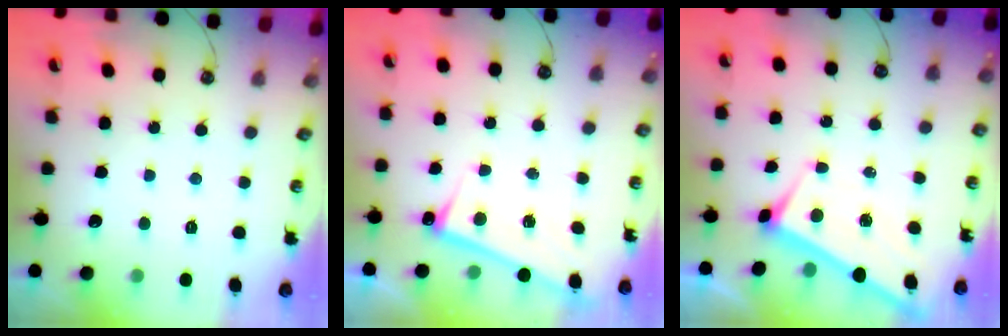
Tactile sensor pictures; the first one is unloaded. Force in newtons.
{"total": 2.9, "press": 2.8, "slide": 0.3}
{"total": 2.7, "press": 2.7, "slide": 0.3}